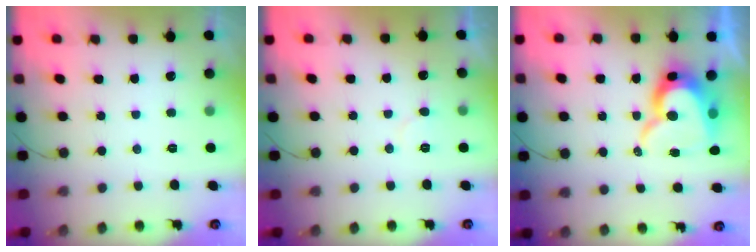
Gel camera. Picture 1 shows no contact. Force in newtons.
{"total": 3.6, "press": 3.5, "slide": 0.4}
{"total": 14.7, "press": 14.7, "slide": 1.4}